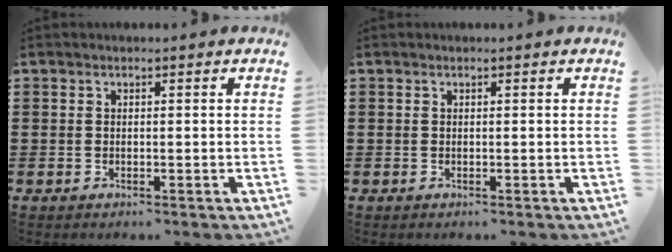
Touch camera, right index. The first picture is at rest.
{"total": 0.0}